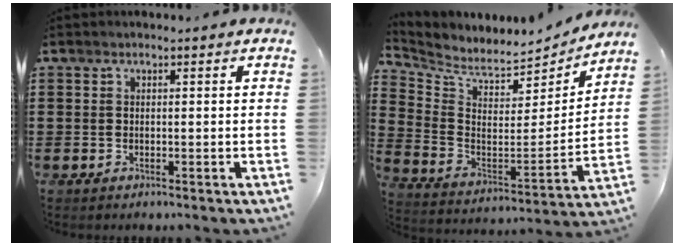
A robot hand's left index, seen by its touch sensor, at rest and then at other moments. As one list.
[{"total": 5.4, "force": [5.1, 1.4, 1.0], "torque": [-0.053, -0.052, 0.086]}]